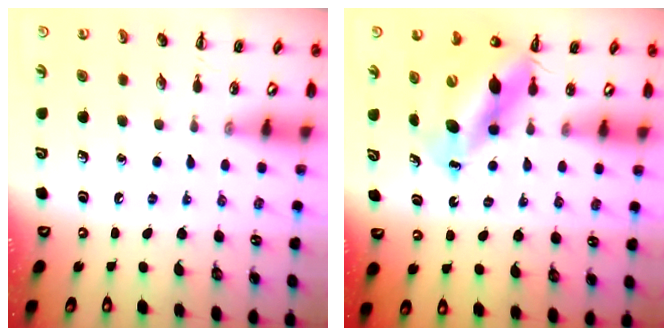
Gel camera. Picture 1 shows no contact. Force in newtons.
{"total": 10.3, "press": 9.9, "slide": 2.8}